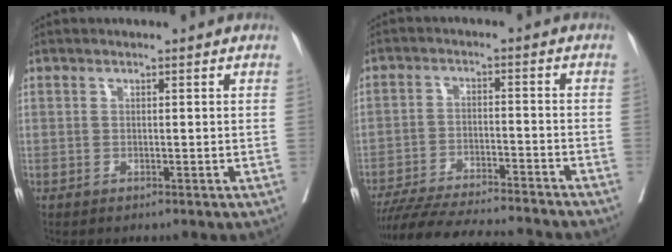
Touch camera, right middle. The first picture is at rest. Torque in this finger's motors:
{"motor_torque": [1.06, -1.08, 0.23, 0.10]}